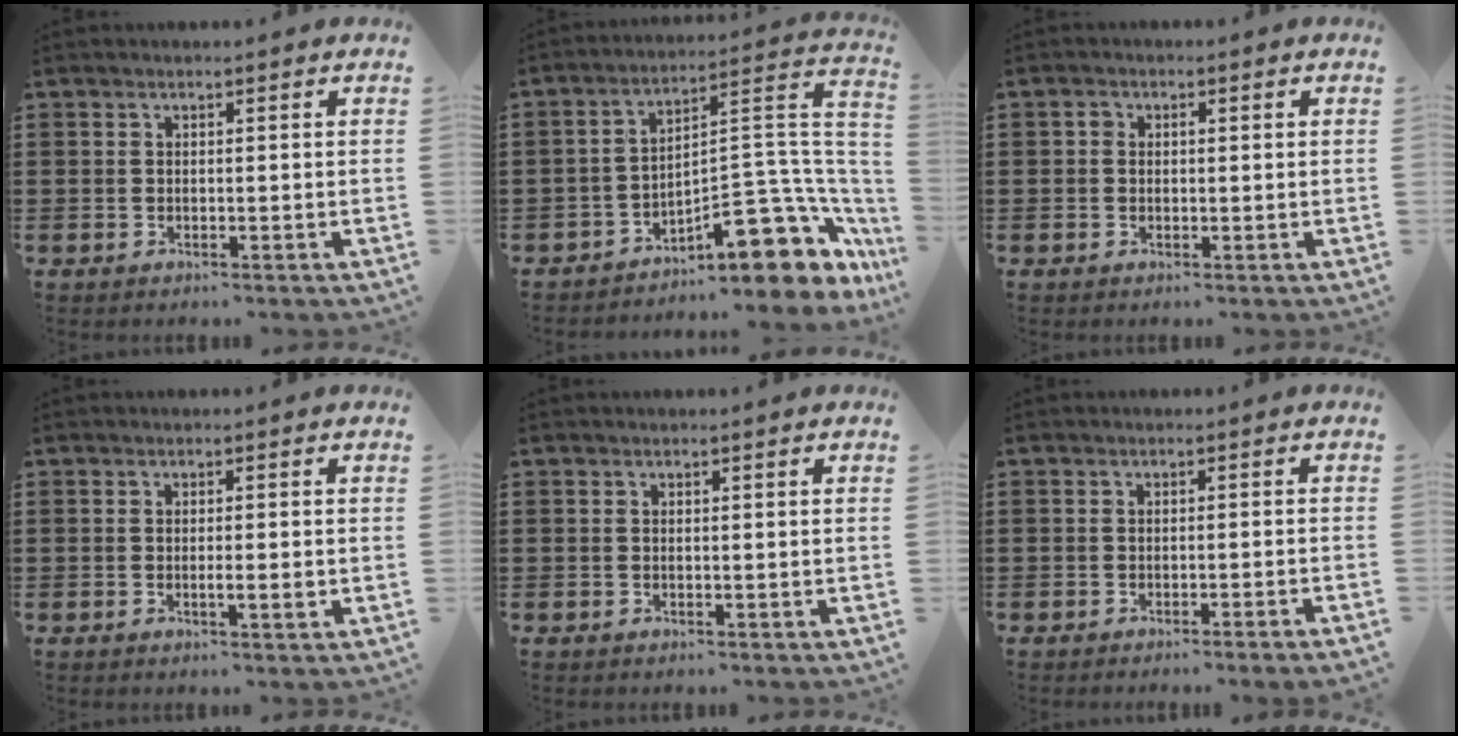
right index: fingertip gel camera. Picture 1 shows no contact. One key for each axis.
{"total": 14.7, "fx": -8.2, "fy": 5.2, "fz": 11.0, "tx": -0.127, "ty": 0.012, "tz": -0.132}
{"total": 1.1, "fx": 0.1, "fy": 0.8, "fz": 0.7, "tx": -0.017, "ty": 0.006, "tz": 0.000}
{"total": 2.4, "fx": -0.6, "fy": 0.1, "fz": 2.3, "tx": -0.039, "ty": -0.005, "tz": -0.010}
{"total": 0.0}
{"total": 1.2, "fx": -1.0, "fy": -0.3, "fz": 0.6, "tx": -0.011, "ty": -0.001, "tz": -0.020}